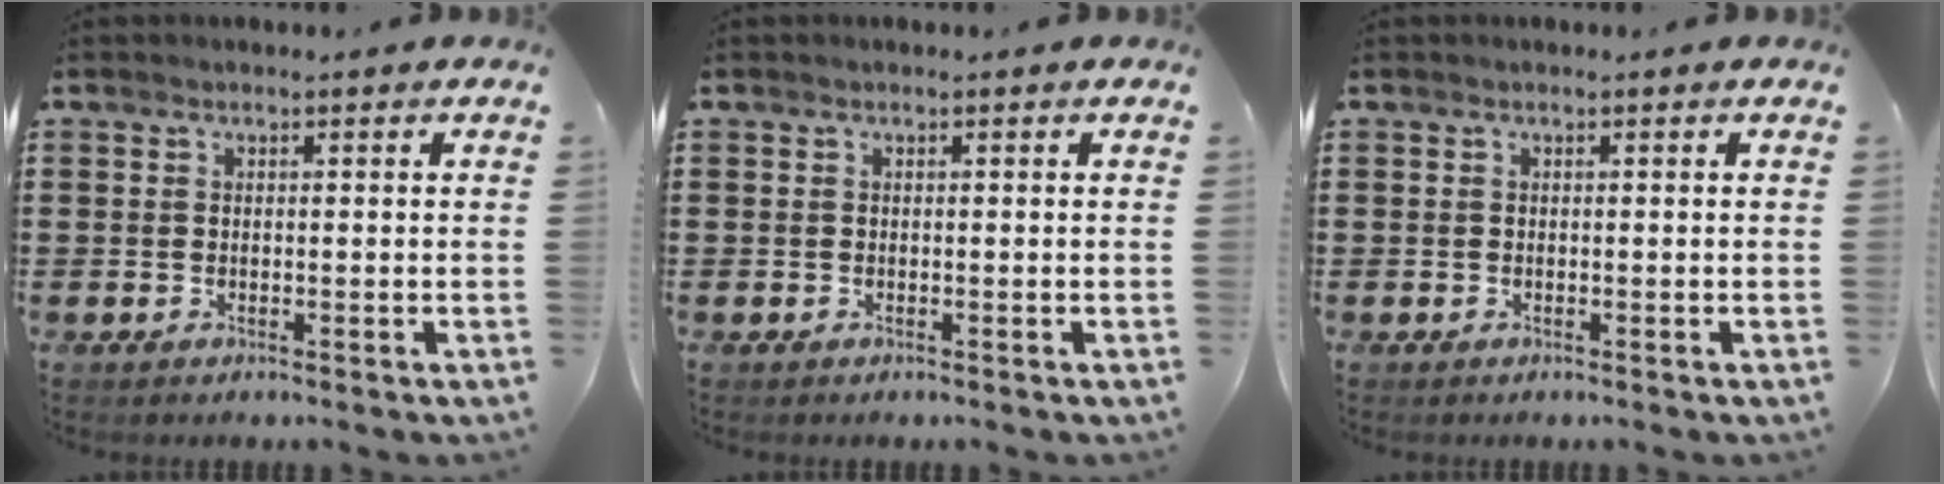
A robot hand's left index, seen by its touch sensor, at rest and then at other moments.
{"total": 0.0}
{"total": 0.0}